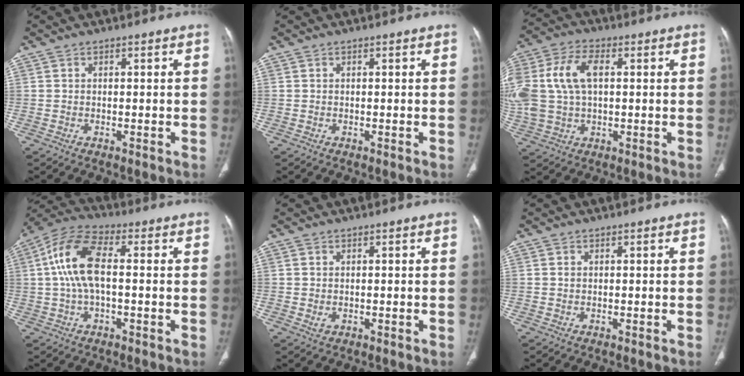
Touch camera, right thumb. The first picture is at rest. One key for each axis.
{"total": 0.0}
{"total": 16.5, "fx": 2.4, "fy": 10.3, "fz": 12.6, "tx": -0.303, "ty": 0.017, "tz": 0.048}
{"total": 11.7, "fx": 0.9, "fy": 5.1, "fz": 10.5, "tx": -0.227, "ty": 0.029, "tz": 0.009}
{"total": 1.1, "fx": 0.0, "fy": 0.8, "fz": 0.8, "tx": -0.015, "ty": -0.003, "tz": 0.004}
{"total": 0.5, "fx": 0.1, "fy": 0.4, "fz": 0.3, "tx": -0.004, "ty": 0.001, "tz": 0.003}